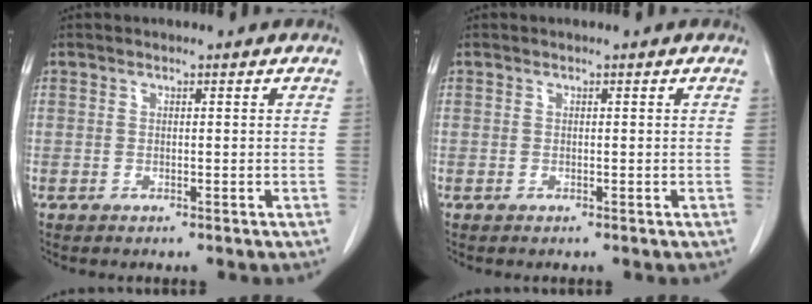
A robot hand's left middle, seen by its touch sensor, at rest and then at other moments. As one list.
[{"total": 0.0}]